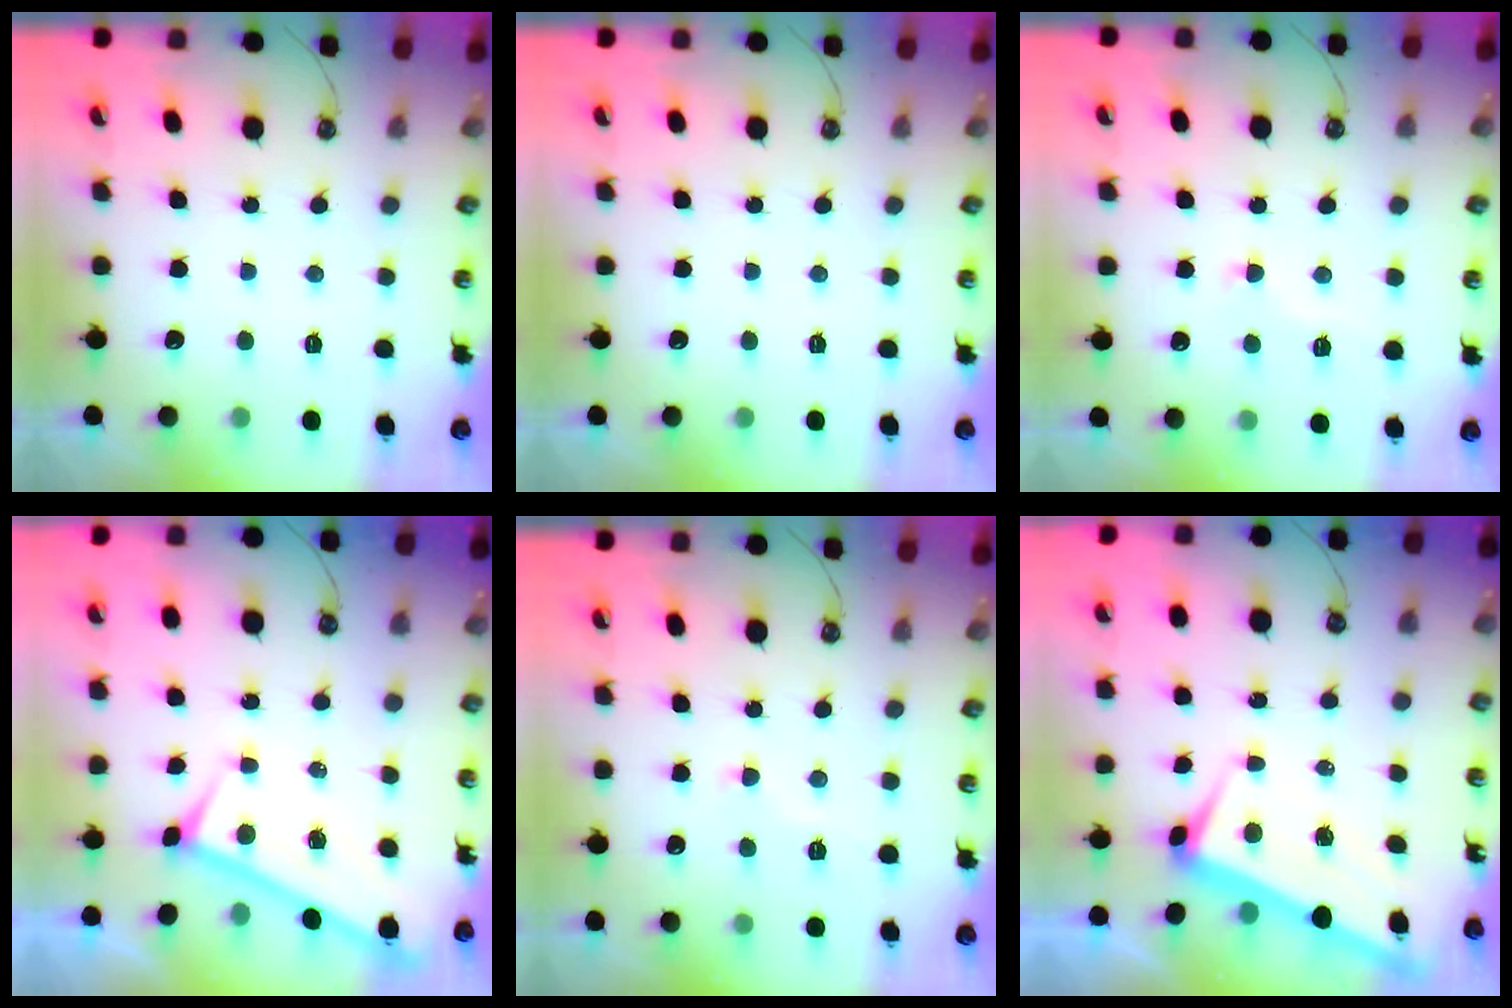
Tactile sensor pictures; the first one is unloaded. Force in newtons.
{"total": 0.0}
{"total": 0.8, "press": 0.7, "slide": 0.4}
{"total": 0.0}
{"total": 2.5, "press": 2.4, "slide": 0.7}
{"total": 1.0, "press": 0.7, "slide": 0.7}